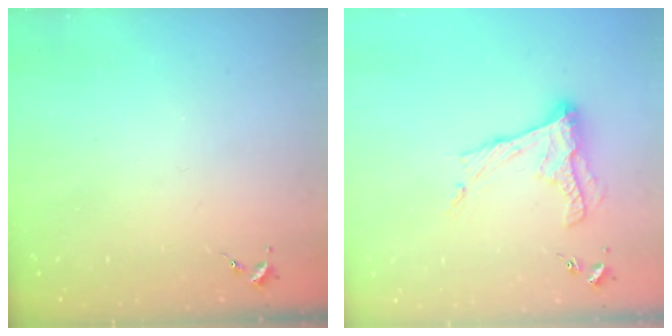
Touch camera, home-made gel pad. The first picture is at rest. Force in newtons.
{"total": 11.8, "press": 11.8, "slide": 0.9}